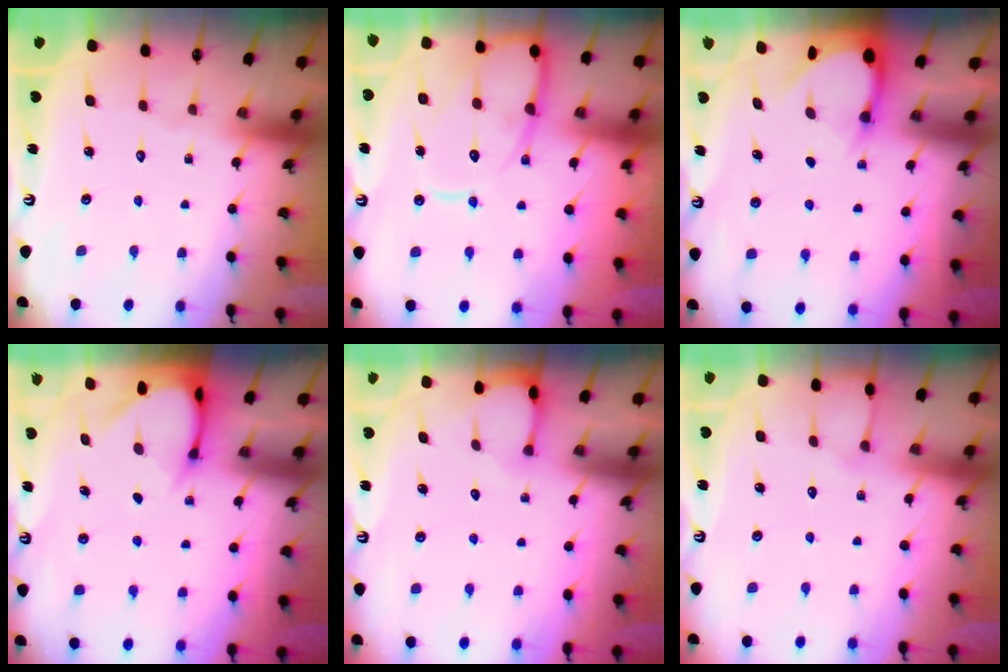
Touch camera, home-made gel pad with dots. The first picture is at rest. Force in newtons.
{"total": 11.9, "press": 11.8, "slide": 1.3}
{"total": 3.3, "press": 3.2, "slide": 0.2}
{"total": 3.5, "press": 3.5, "slide": 0.2}
{"total": 2.7, "press": 2.7, "slide": 0.4}
{"total": 3.8, "press": 3.8, "slide": 0.5}